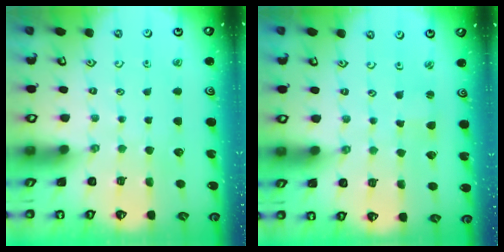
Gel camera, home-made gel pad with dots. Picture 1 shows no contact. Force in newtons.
{"total": 1.4, "press": 1.4, "slide": 0.3}